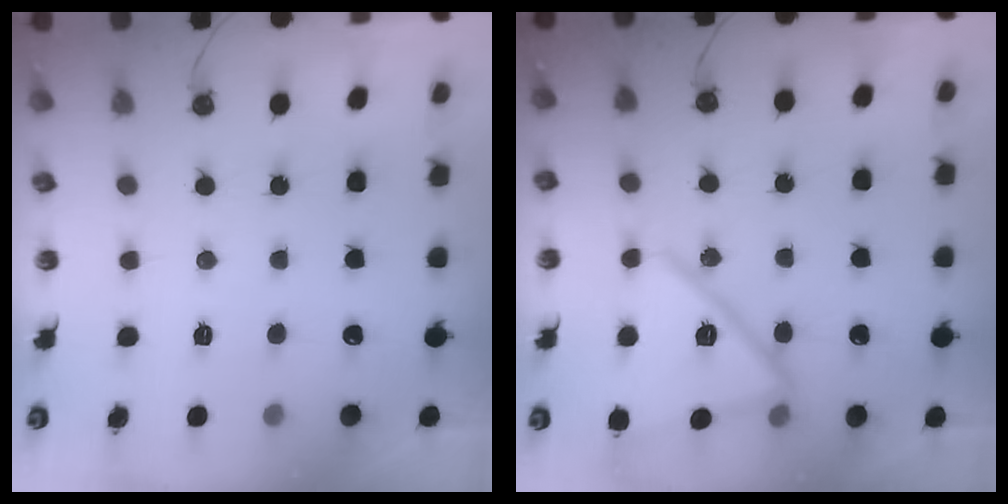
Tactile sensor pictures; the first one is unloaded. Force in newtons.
{"total": 18.0, "press": 18.0, "slide": 0.7}